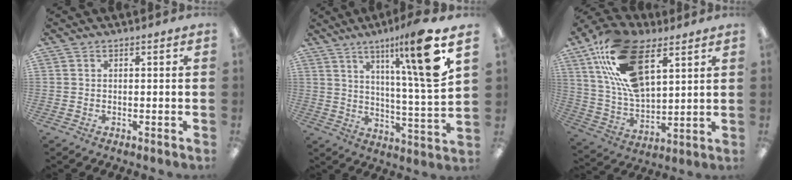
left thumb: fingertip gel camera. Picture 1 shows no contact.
{"total": 16.7, "force": [9.4, 1.4, 13.8], "torque": [-0.212, -0.049, 0.128]}
{"total": 21.7, "force": [11.2, 11.2, 14.9], "torque": [-0.293, -0.035, 0.200]}